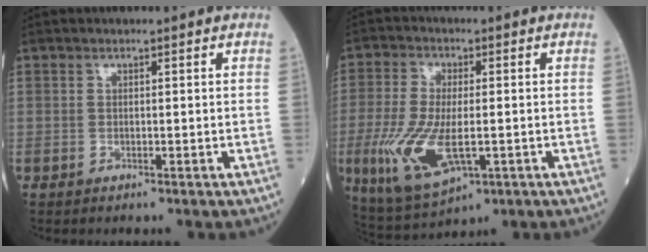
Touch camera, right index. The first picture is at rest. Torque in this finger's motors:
{"motor_torque": [1.67, -0.46, 0.87, 0.21]}